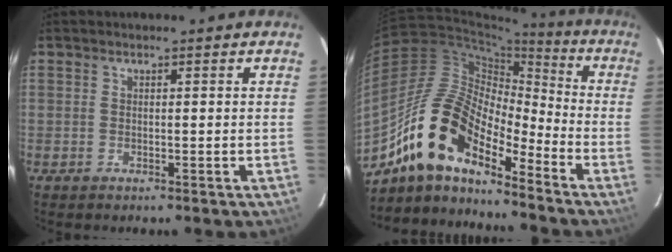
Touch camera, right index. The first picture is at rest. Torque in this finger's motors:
{"motor_torque": [0.73, -0.77, 1.05, 0.21]}